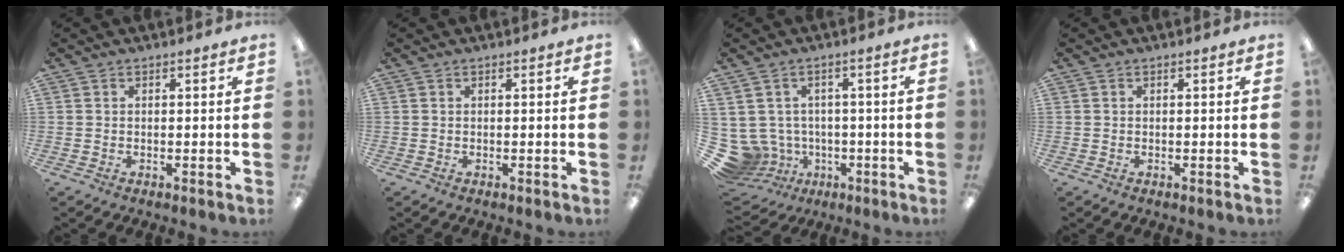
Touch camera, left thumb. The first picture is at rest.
{"total": 0.0}
{"total": 8.9, "force": [-1.9, 8.1, 3.0], "torque": [-0.120, -0.001, -0.028]}
{"total": 0.0}